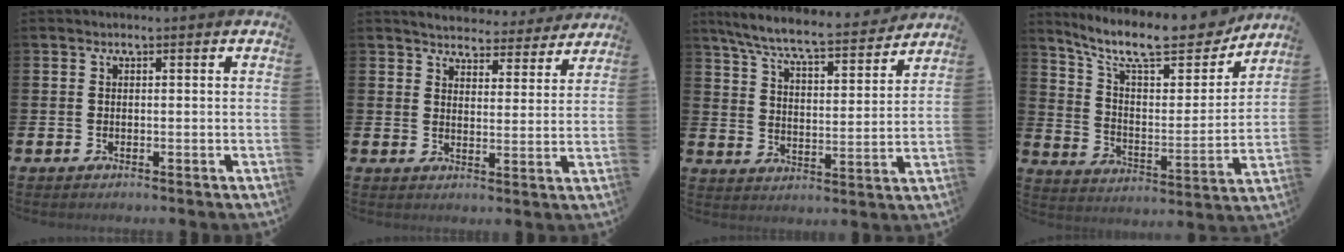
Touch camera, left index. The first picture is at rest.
{"total": 4.7, "force": [4.6, 0.9, 0.0], "torque": [-0.007, -0.039, 0.078]}
{"total": 7.7, "force": [7.2, 0.7, 2.9], "torque": [-0.088, -0.048, 0.122]}
{"total": 11.8, "force": [10.3, 2.9, 5.0], "torque": [-0.128, -0.072, 0.178]}